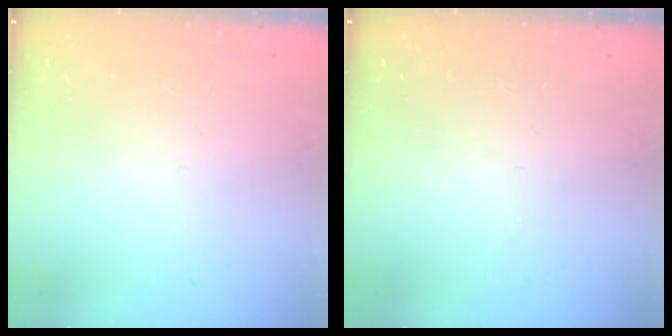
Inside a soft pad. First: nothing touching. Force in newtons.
{"total": 0.0}